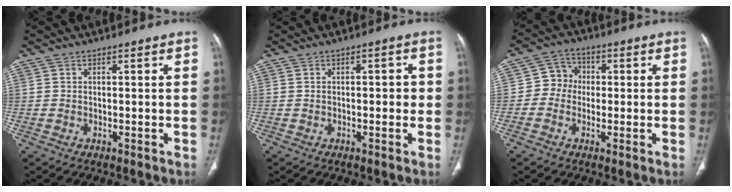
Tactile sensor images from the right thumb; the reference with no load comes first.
{"total": 2.5, "force": [0.0, 1.3, 2.1], "torque": [-0.019, 0.004, -0.004]}
{"total": 5.9, "force": [-0.5, 5.5, 2.3], "torque": [-0.008, 0.018, -0.022]}